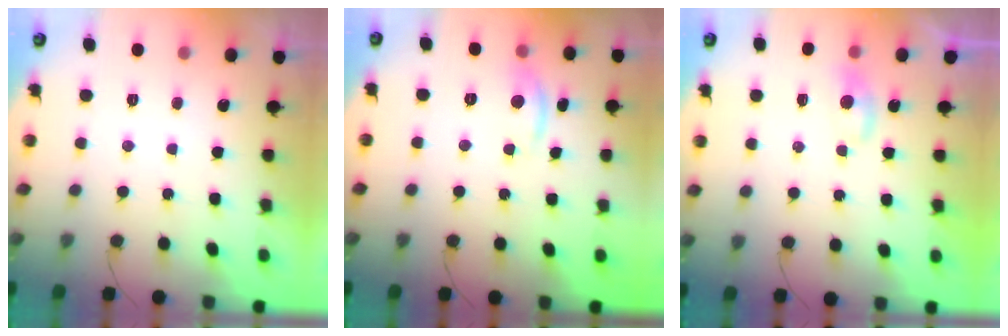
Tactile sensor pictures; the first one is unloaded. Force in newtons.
{"total": 5.6, "press": 5.6, "slide": 0.4}
{"total": 3.5, "press": 3.4, "slide": 0.5}